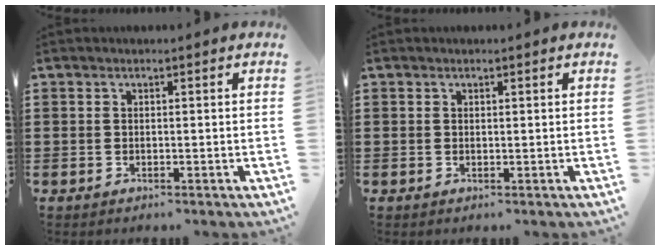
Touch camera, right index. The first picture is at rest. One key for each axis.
{"total": 0.0}